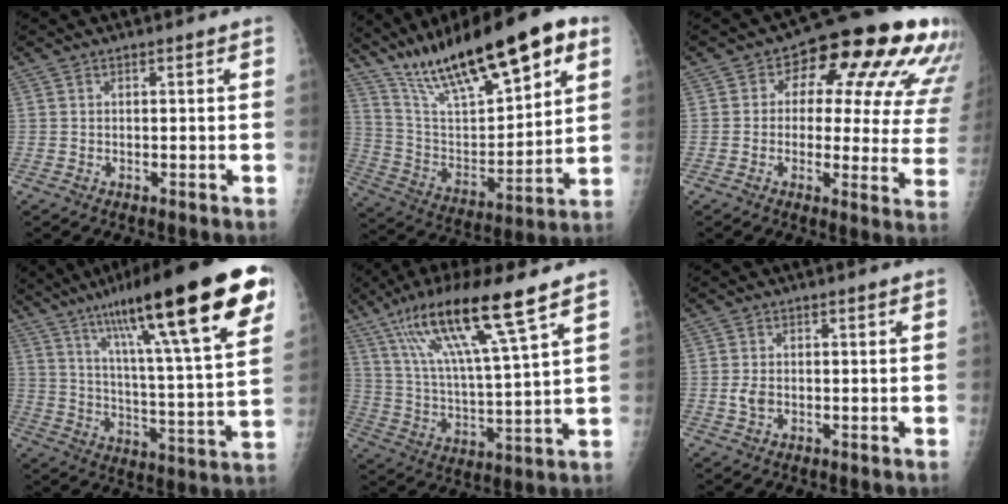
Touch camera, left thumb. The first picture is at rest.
{"total": 26.4, "force": [16.0, 8.4, 19.2], "torque": [-0.291, -0.032, 0.280]}
{"total": 20.4, "force": [7.8, 9.8, 16.2], "torque": [-0.162, 0.004, 0.090]}
{"total": 29.8, "force": [16.5, 5.0, 24.3], "torque": [-0.367, -0.028, 0.260]}
{"total": 17.8, "force": [10.8, 1.6, 14.1], "torque": [-0.259, -0.036, 0.199]}
{"total": 2.1, "force": [-0.5, 1.4, 1.5], "torque": [-0.026, 0.001, -0.009]}